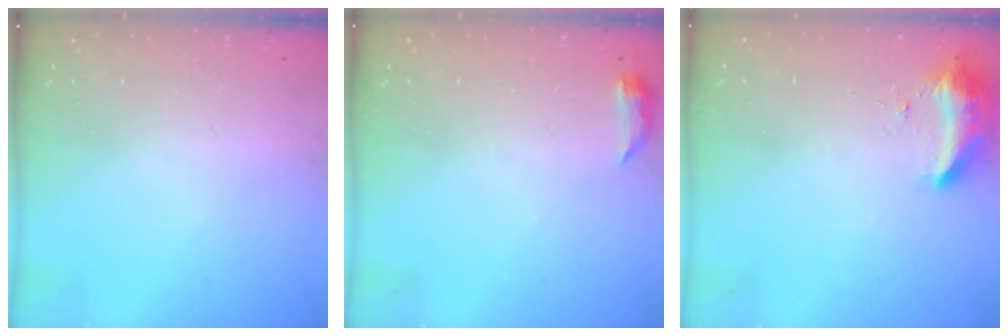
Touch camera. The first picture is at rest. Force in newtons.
{"total": 4.2, "press": 3.6, "slide": 2.0}
{"total": 9.7, "press": 9.6, "slide": 1.0}